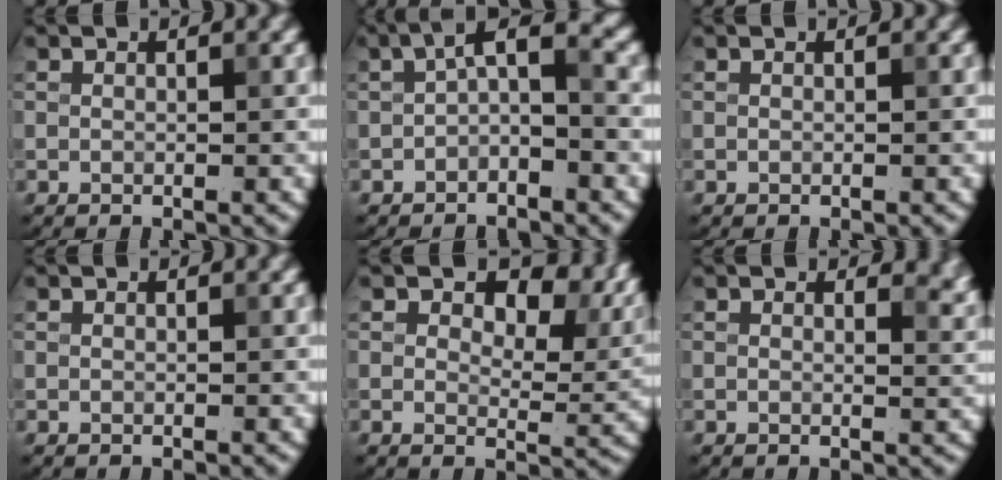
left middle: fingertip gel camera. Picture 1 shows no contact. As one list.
[{"total": 3.1, "force": [-0.5, 1.1, 2.9], "torque": [-0.046, 0.017, -0.018]}, {"total": 0.0}, {"total": 0.0}, {"total": 7.3, "force": [2.7, 4.3, 5.2], "torque": [-0.069, -0.010, 0.035]}, {"total": 2.0, "force": [1.2, 1.0, 1.2], "torque": [-0.013, -0.010, 0.015]}]